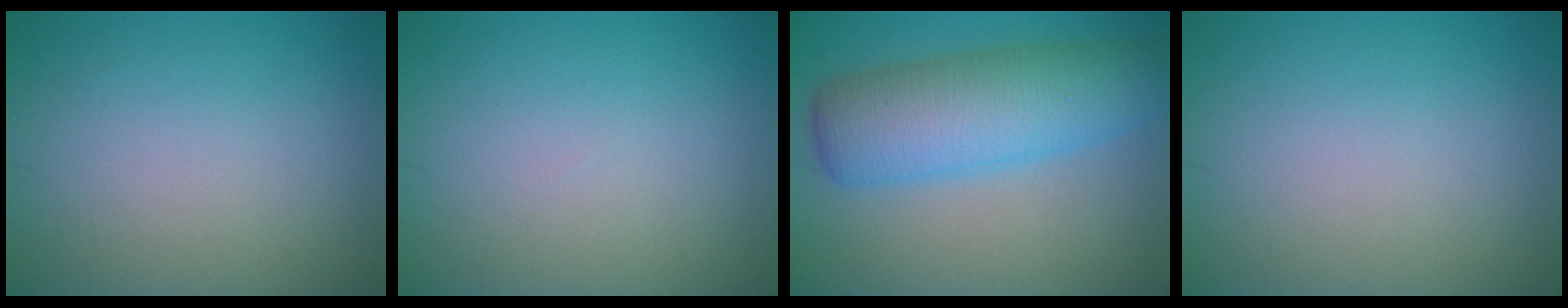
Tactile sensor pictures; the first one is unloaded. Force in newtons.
{"total": 0.0}
{"total": 8.2, "press": 8.2, "slide": 0.1}
{"total": 0.0}